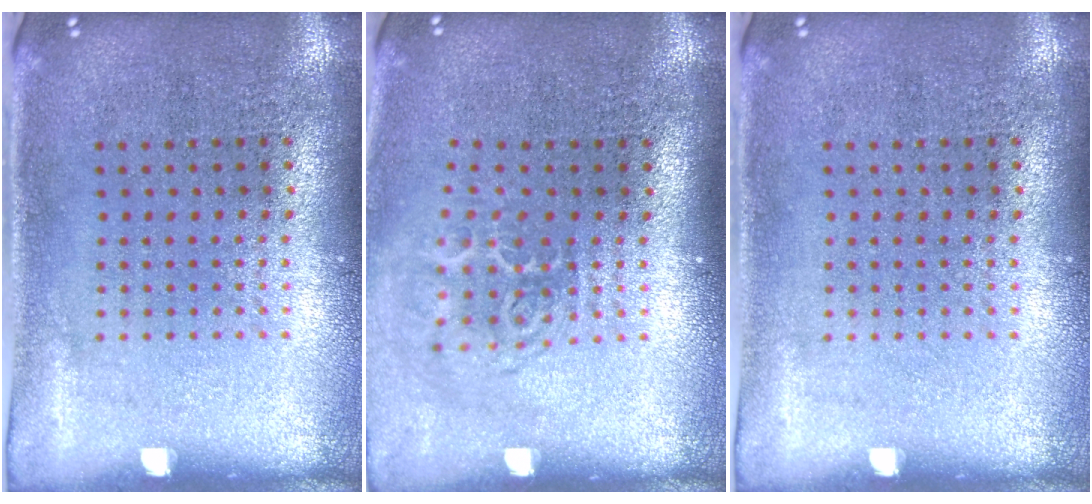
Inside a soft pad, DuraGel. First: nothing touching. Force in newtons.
{"total": 1.8, "press": 1.2, "slide": 1.4}
{"total": 0.0}